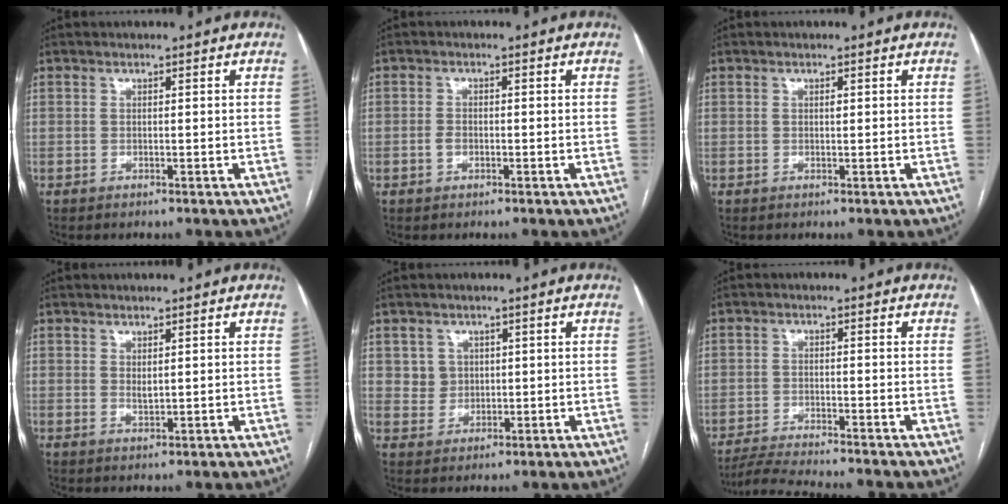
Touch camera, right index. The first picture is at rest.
{"total": 1.5, "force": [-0.4, 1.1, 0.9], "torque": [-0.017, 0.004, -0.005]}
{"total": 0.6, "force": [0.2, 0.2, 0.6], "torque": [-0.011, -0.001, 0.003]}
{"total": 1.2, "force": [0.5, 0.5, 0.9], "torque": [-0.016, -0.006, 0.013]}
{"total": 3.4, "force": [1.1, 3.2, 0.3], "torque": [-0.005, 0.005, 0.023]}
{"total": 7.5, "force": [-6.9, -0.4, 2.8], "torque": [-0.044, -0.018, -0.118]}